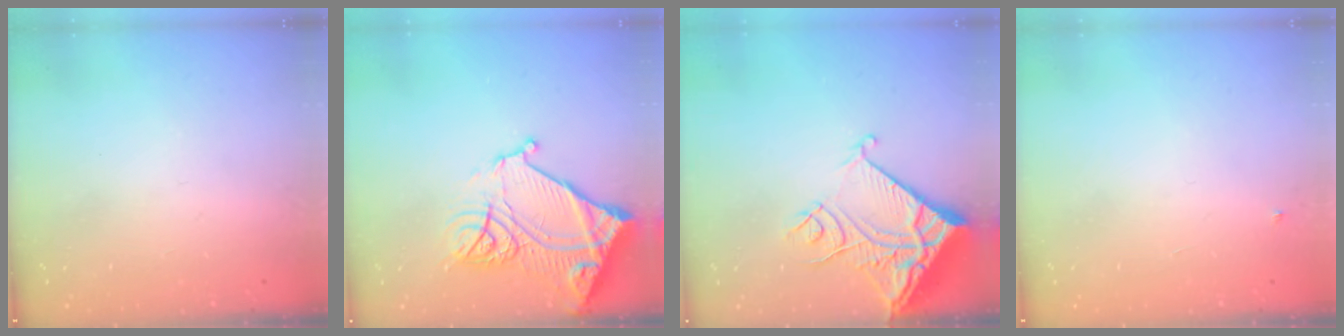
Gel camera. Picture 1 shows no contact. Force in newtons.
{"total": 18.5, "press": 18.4, "slide": 1.9}
{"total": 12.8, "press": 12.7, "slide": 1.7}
{"total": 2.7, "press": 2.7, "slide": 0.4}